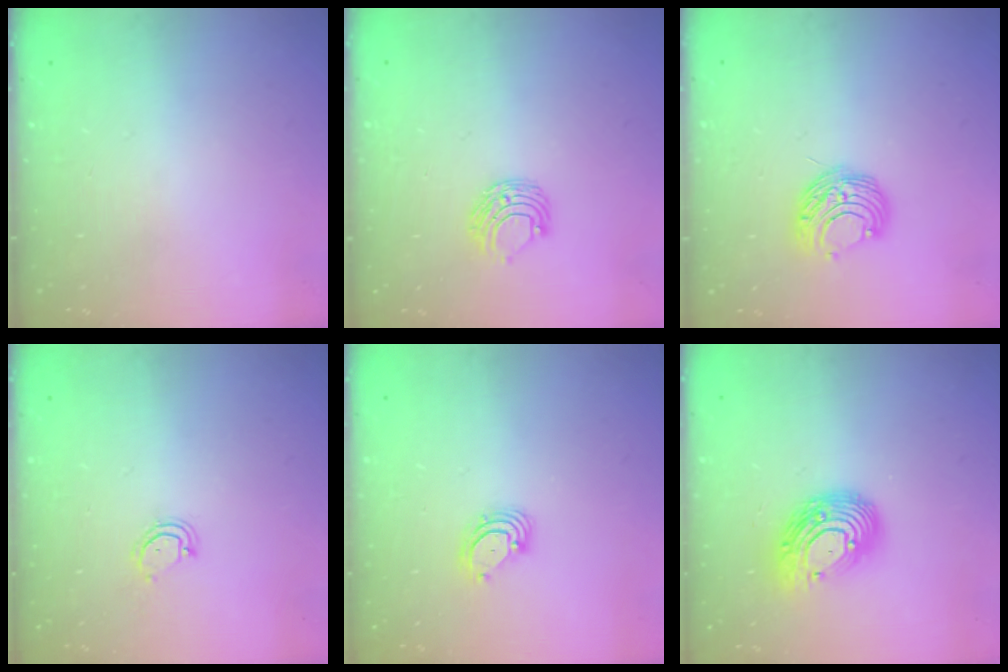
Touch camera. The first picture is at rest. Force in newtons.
{"total": 7.1, "press": 7.0, "slide": 0.7}
{"total": 8.7, "press": 8.7, "slide": 0.6}
{"total": 3.6, "press": 3.6, "slide": 0.2}
{"total": 3.2, "press": 3.2, "slide": 0.1}
{"total": 13.7, "press": 13.7, "slide": 0.9}